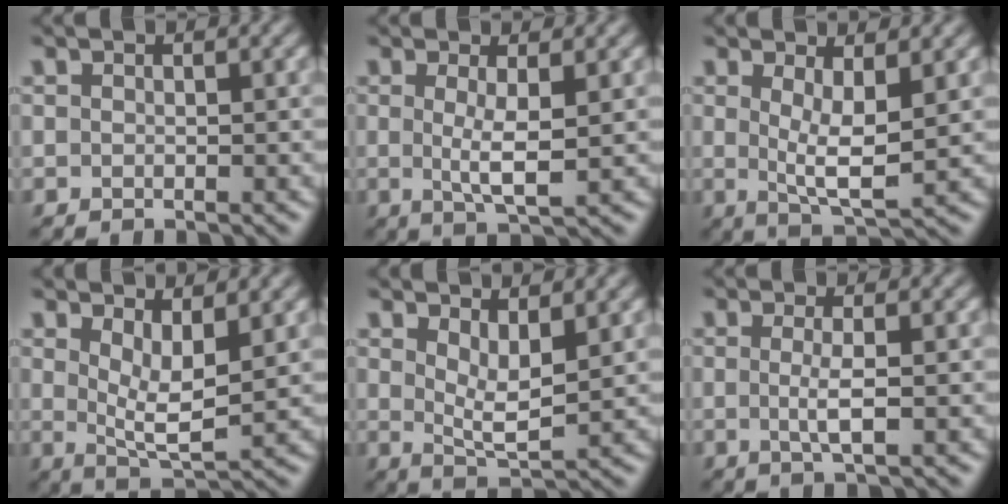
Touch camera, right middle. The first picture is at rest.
{"total": 3.0, "force": [0.3, 0.5, 2.9], "torque": [-0.057, -0.009, 0.008]}
{"total": 4.1, "force": [0.8, 1.1, 3.9], "torque": [-0.071, -0.011, 0.019]}
{"total": 4.1, "force": [1.4, 1.3, 3.6], "torque": [-0.065, -0.015, 0.030]}
{"total": 3.3, "force": [1.5, 1.0, 2.8], "torque": [-0.054, -0.014, 0.029]}
{"total": 2.2, "force": [-0.1, 0.4, 2.2], "torque": [-0.043, -0.004, -0.004]}